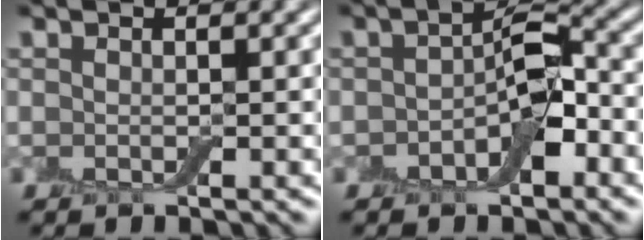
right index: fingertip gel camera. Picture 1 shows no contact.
{"total": 4.3, "force": [-1.5, 2.3, 3.3], "torque": [-0.053, 0.009, -0.030]}